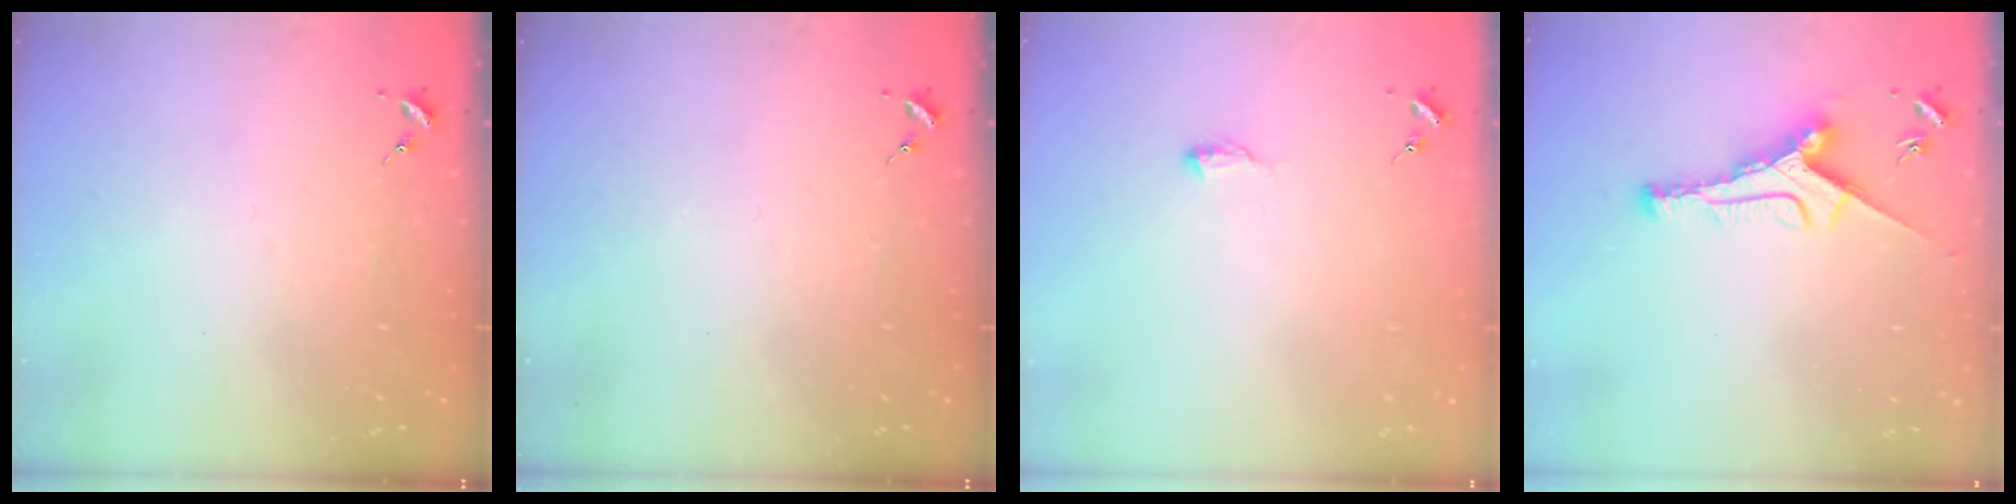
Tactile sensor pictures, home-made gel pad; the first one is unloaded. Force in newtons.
{"total": 0.0}
{"total": 6.5, "press": 6.4, "slide": 0.7}
{"total": 10.0, "press": 10.0, "slide": 0.5}